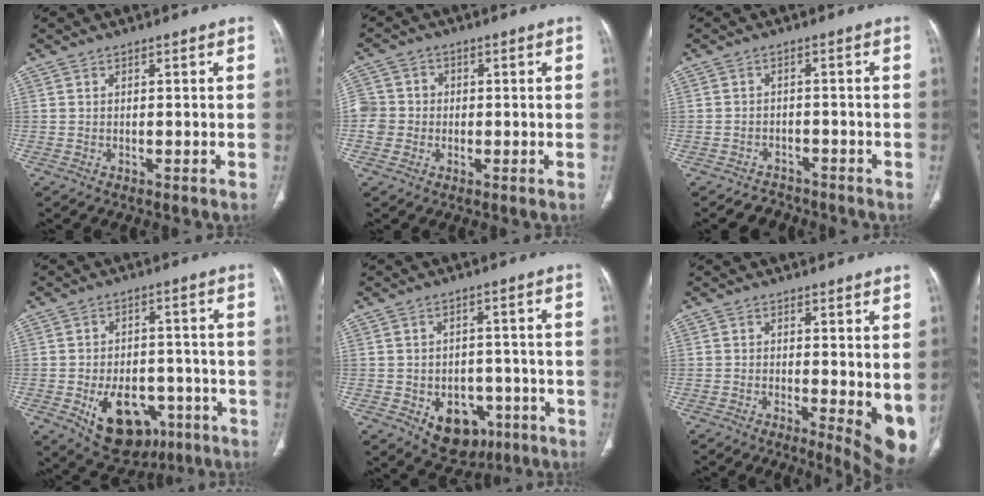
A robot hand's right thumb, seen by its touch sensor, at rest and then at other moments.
{"total": 5.4, "force": [-0.7, 5.2, 1.3], "torque": [-0.008, 0.013, -0.017]}
{"total": 3.5, "force": [-3.0, 1.8, -0.4], "torque": [0.002, 0.016, -0.048]}
{"total": 13.9, "force": [-5.7, 9.0, 8.9], "torque": [-0.104, 0.022, -0.070]}
{"total": 10.0, "force": [-4.1, 7.3, 5.5], "torque": [-0.041, 0.022, -0.043]}
{"total": 9.1, "force": [-0.4, 3.0, 8.5], "torque": [-0.104, -0.020, -0.002]}